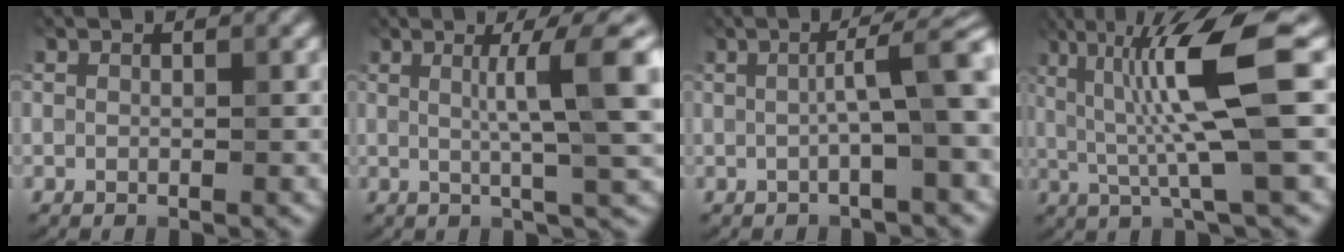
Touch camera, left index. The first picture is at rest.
{"total": 6.1, "force": [1.1, 0.6, 6.0], "torque": [-0.087, 0.013, 0.019]}
{"total": 4.6, "force": [0.2, 0.3, 4.6], "torque": [-0.077, 0.020, -0.002]}
{"total": 9.3, "force": [1.6, 1.1, 9.1], "torque": [-0.155, 0.003, 0.031]}